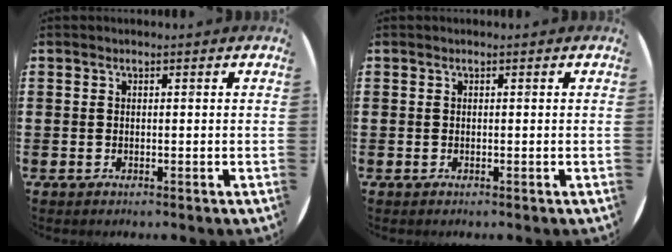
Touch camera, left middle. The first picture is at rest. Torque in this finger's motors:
{"motor_torque": [-0.10, 0.09, 0.00, 0.00]}